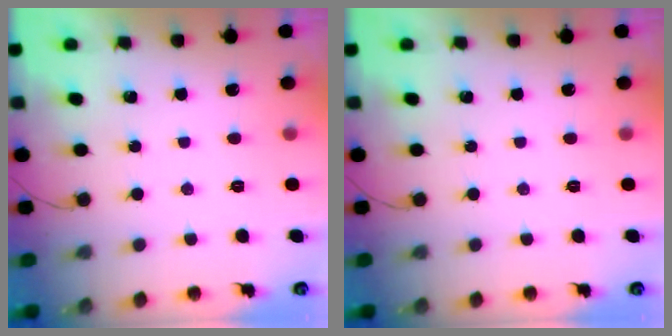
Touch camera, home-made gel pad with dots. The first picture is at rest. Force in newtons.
{"total": 0.0}